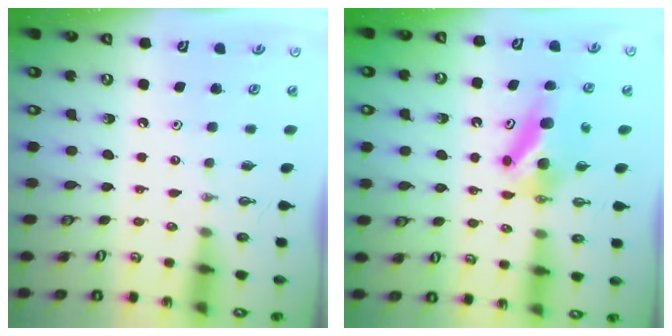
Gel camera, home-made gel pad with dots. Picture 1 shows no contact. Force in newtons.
{"total": 7.1, "press": 6.9, "slide": 1.5}